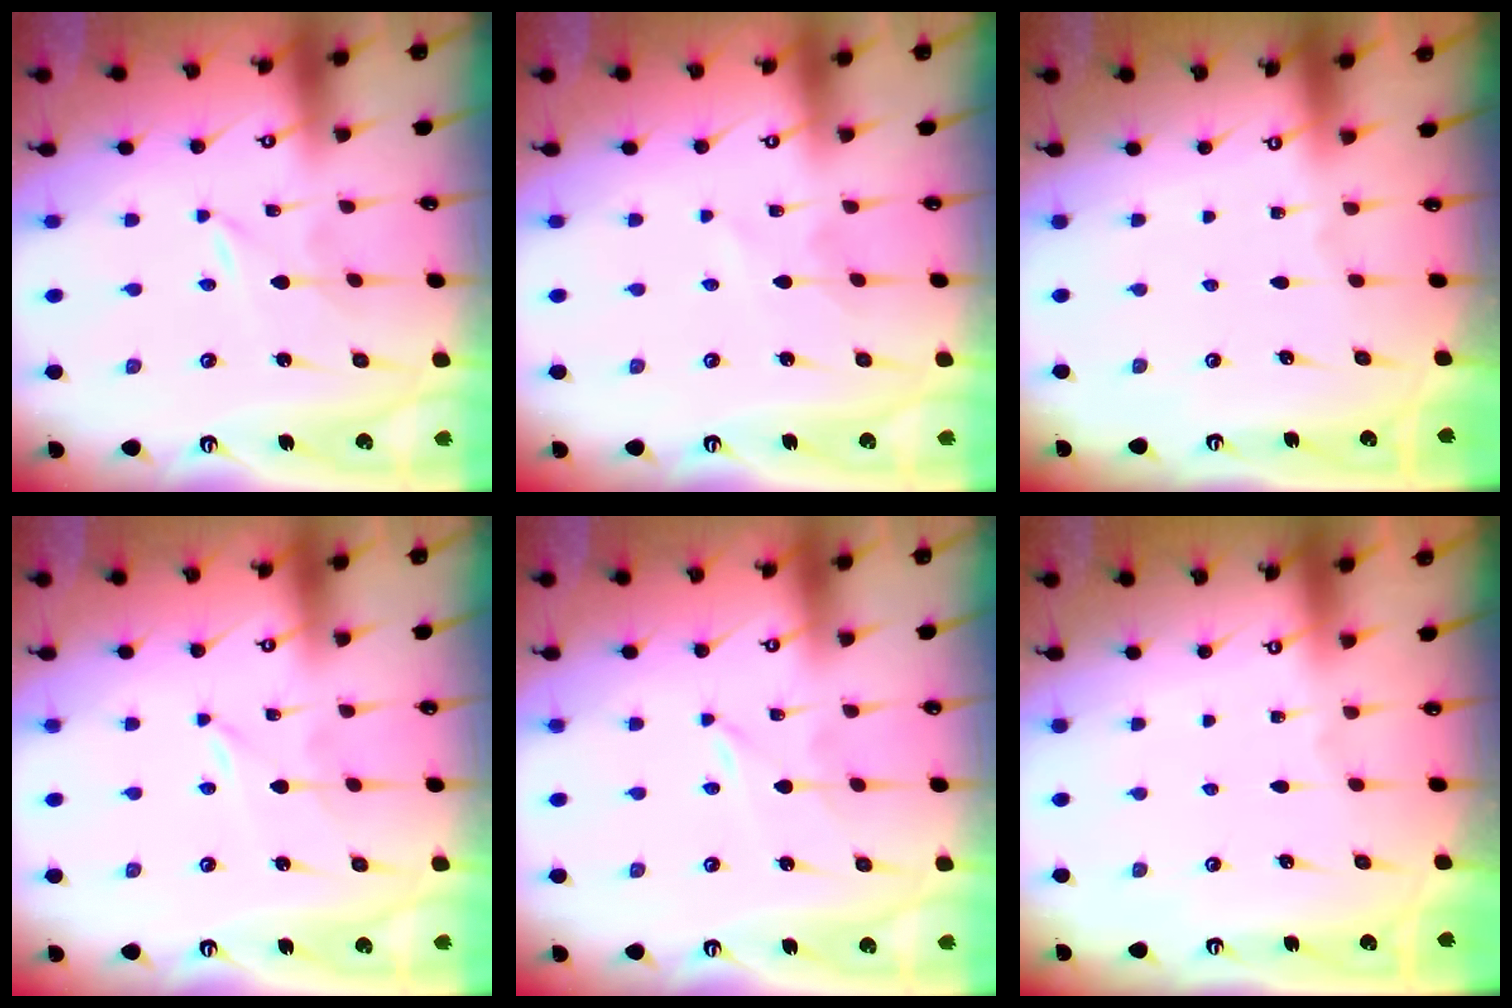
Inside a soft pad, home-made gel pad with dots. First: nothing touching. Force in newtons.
{"total": 1.4, "press": 1.4, "slide": 0.1}
{"total": 0.0}
{"total": 0.0}
{"total": 0.0}
{"total": 0.0}